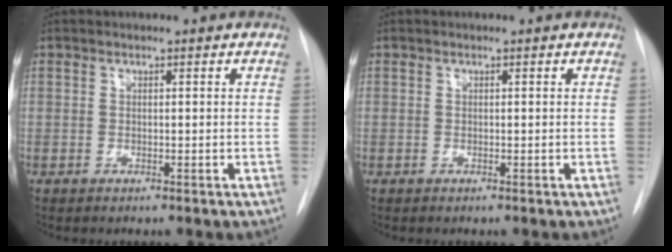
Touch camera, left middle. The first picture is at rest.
{"total": 0.0}